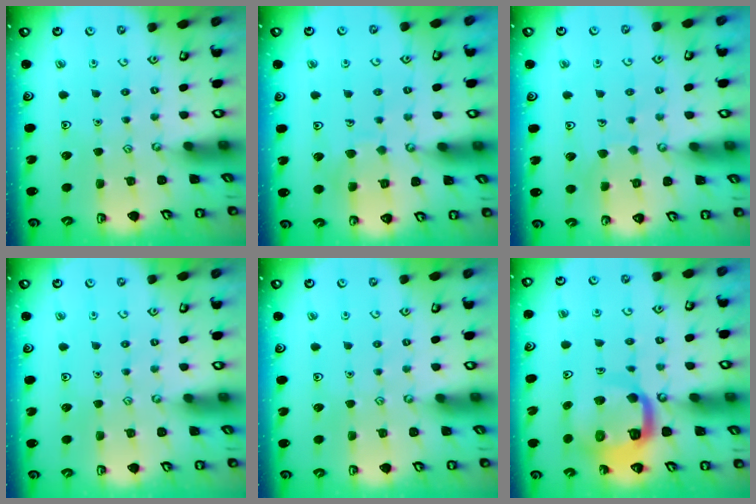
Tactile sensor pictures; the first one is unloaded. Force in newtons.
{"total": 6.9, "press": 6.9, "slide": 0.7}
{"total": 5.1, "press": 5.1, "slide": 0.5}
{"total": 0.0}
{"total": 0.0}
{"total": 12.3, "press": 12.2, "slide": 1.4}